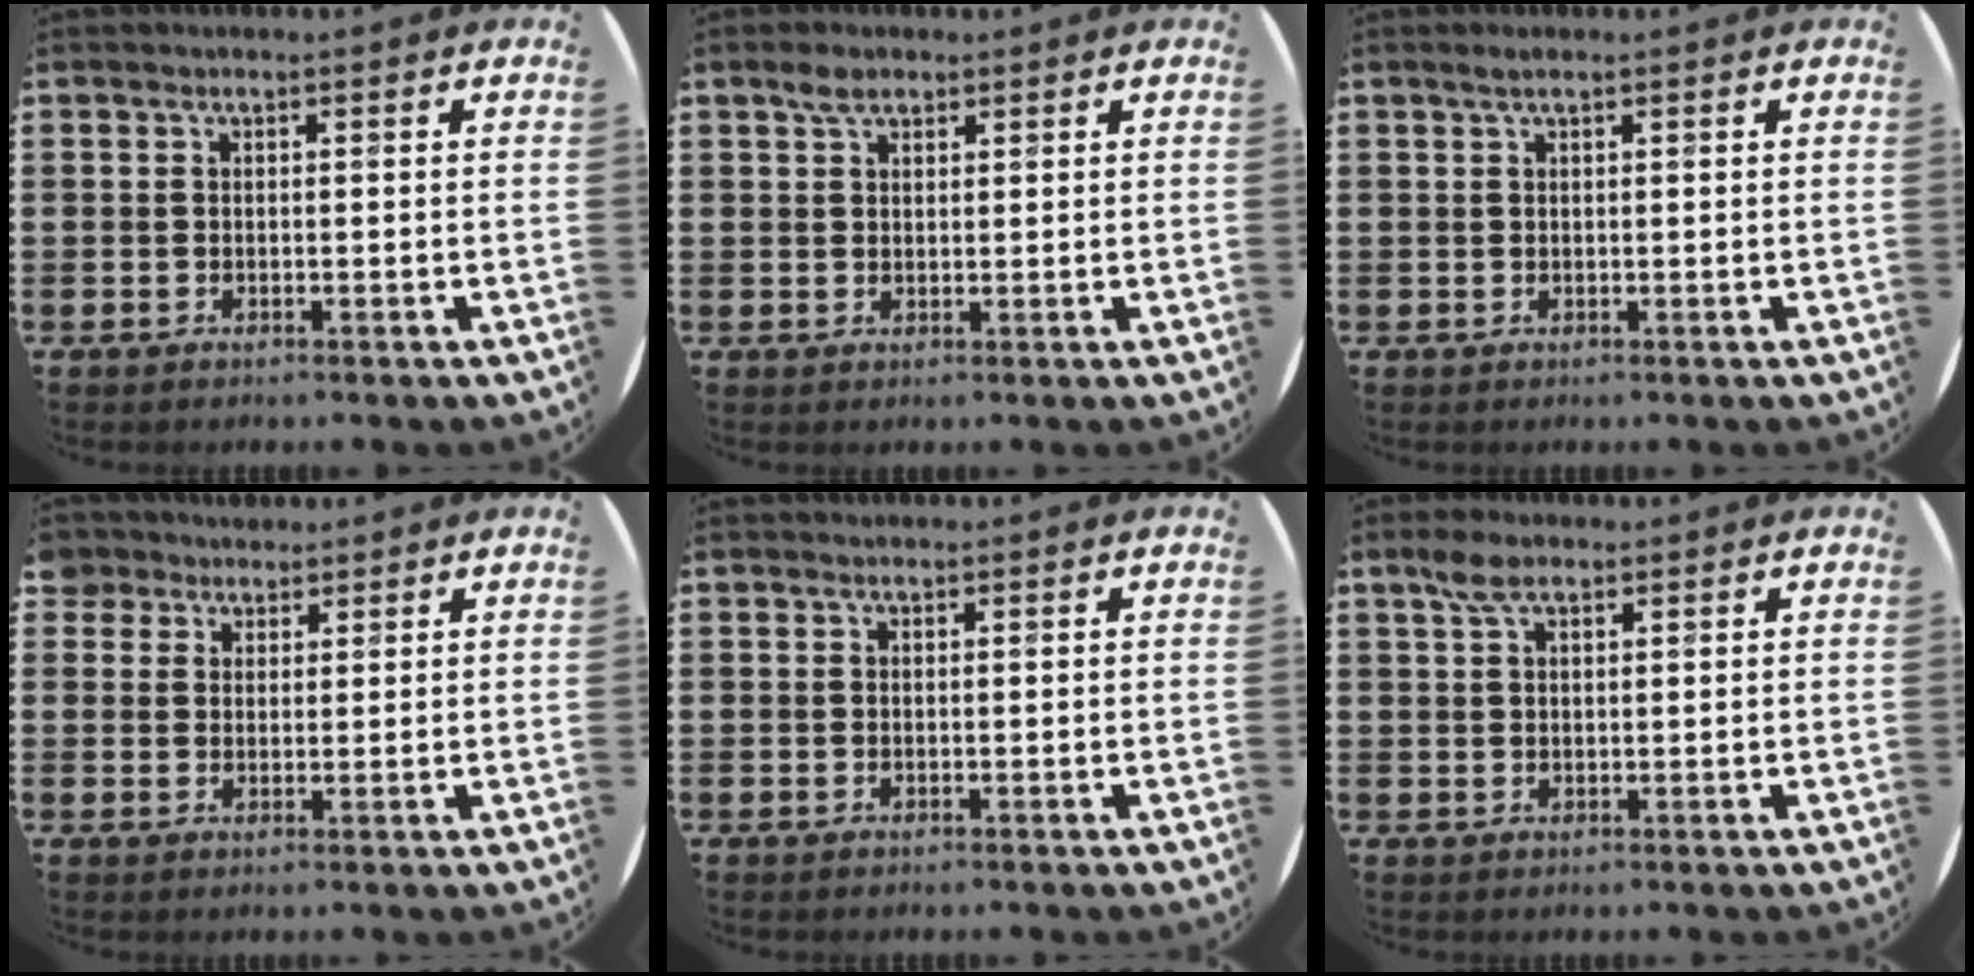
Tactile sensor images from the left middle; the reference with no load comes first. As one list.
[{"total": 2.3, "force": [1.7, 1.1, 1.2], "torque": [-0.018, 0.002, 0.029]}, {"total": 0.8, "force": [0.5, 0.0, 0.7], "torque": [-0.013, 0.001, 0.008]}, {"total": 3.3, "force": [2.7, 1.9, -0.2], "torque": [0.001, 0.003, 0.052]}, {"total": 0.0}, {"total": 3.2, "force": [2.1, 1.5, 1.9], "torque": [-0.035, 0.002, 0.036]}]